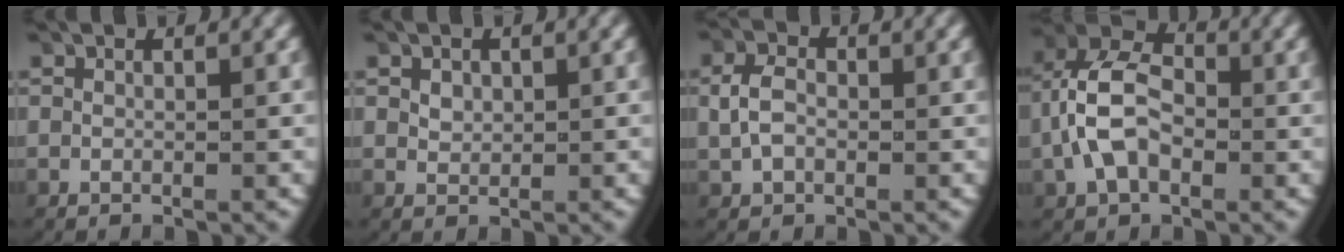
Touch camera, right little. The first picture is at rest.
{"total": 1.0, "force": [0.3, 0.8, 0.6], "torque": [-0.014, -0.003, 0.011]}
{"total": 2.8, "force": [0.0, 2.1, 1.8], "torque": [-0.045, 0.003, 0.000]}
{"total": 7.0, "force": [0.3, 5.0, 4.8], "torque": [-0.106, 0.002, -0.001]}